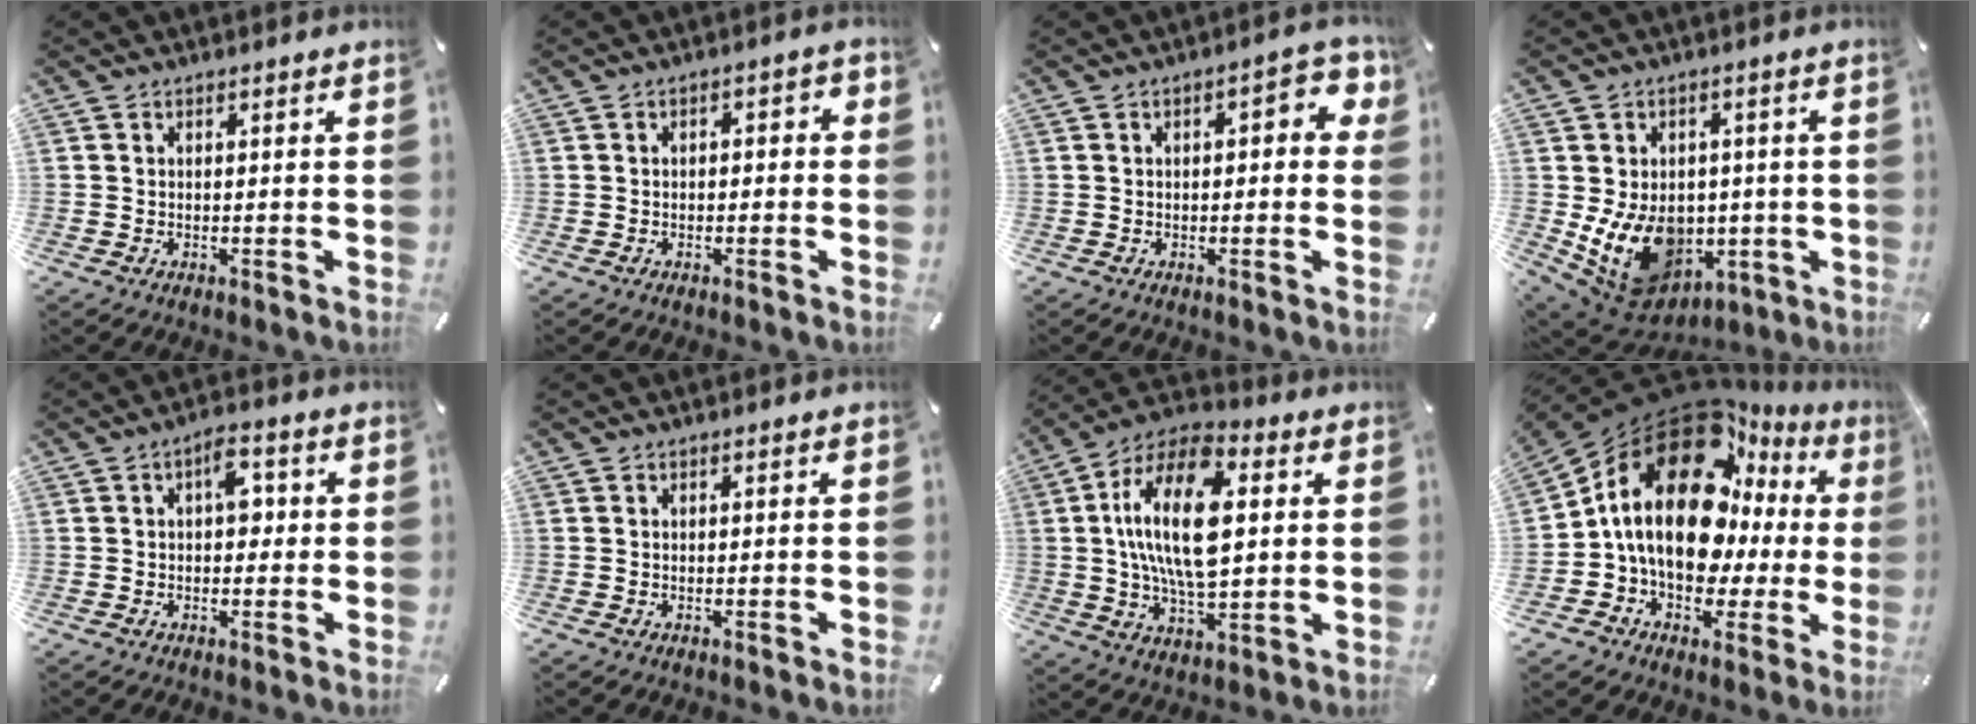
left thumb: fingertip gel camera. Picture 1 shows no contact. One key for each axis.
{"total": 2.2, "fx": -1.6, "fy": 1.1, "fz": 1.1, "tx": -0.019, "ty": 0.013, "tz": -0.031}
{"total": 5.7, "fx": 0.3, "fy": 2.8, "fz": 4.9, "tx": -0.060, "ty": 0.005, "tz": -0.003}
{"total": 14.1, "fx": -1.9, "fy": 11.5, "fz": 7.9, "tx": -0.152, "ty": -0.008, "tz": -0.021}
{"total": 5.7, "fx": 0.8, "fy": 3.2, "fz": 4.6, "tx": -0.052, "ty": 0.001, "tz": 0.001}
{"total": 0.0}
{"total": 20.3, "fx": 3.4, "fy": 10.5, "fz": 17.0, "tx": -0.342, "ty": -0.006, "tz": 0.050}
{"total": 22.2, "fx": 5.1, "fy": 14.2, "fz": 16.2, "tx": -0.283, "ty": -0.041, "tz": 0.083}